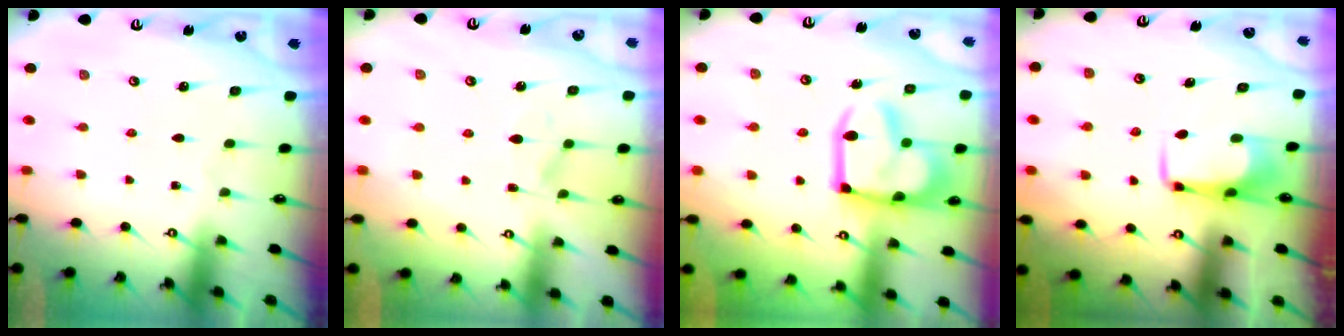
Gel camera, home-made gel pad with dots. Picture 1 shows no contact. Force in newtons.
{"total": 0.9, "press": 0.1, "slide": 0.9}
{"total": 17.7, "press": 17.7, "slide": 1.5}
{"total": 4.4, "press": 4.4, "slide": 0.4}